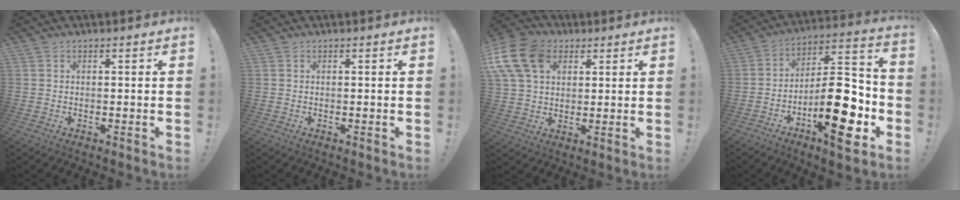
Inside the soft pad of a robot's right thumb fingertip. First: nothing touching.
{"total": 0.0}
{"total": 15.9, "force": [6.0, 11.2, 9.6], "torque": [-0.195, -0.018, 0.115]}
{"total": 21.8, "force": [-7.8, 7.8, 18.8], "torque": [-0.295, 0.048, -0.117]}